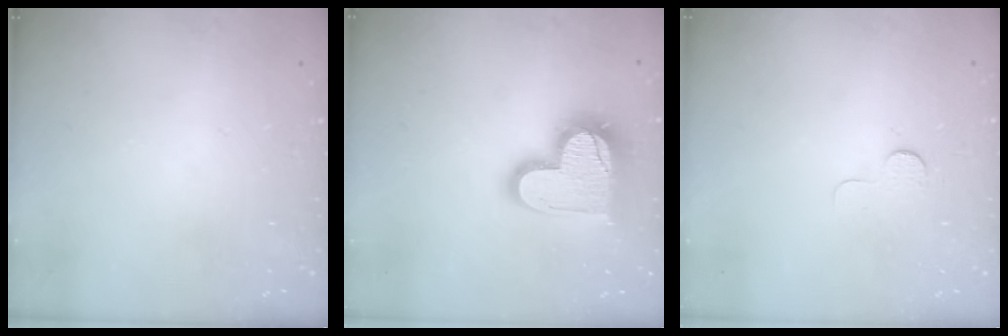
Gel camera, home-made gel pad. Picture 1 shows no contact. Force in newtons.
{"total": 17.0, "press": 16.9, "slide": 1.3}
{"total": 3.9, "press": 3.9, "slide": 0.4}